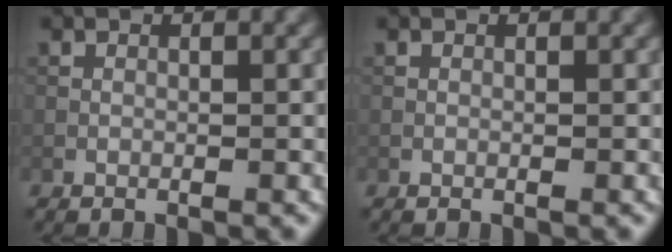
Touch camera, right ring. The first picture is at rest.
{"total": 0.0}